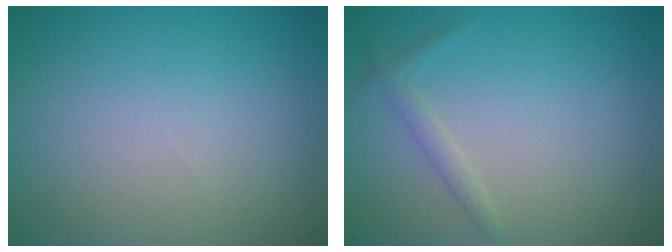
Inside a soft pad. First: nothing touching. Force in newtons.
{"total": 1.3, "press": 1.3, "slide": 0.1}